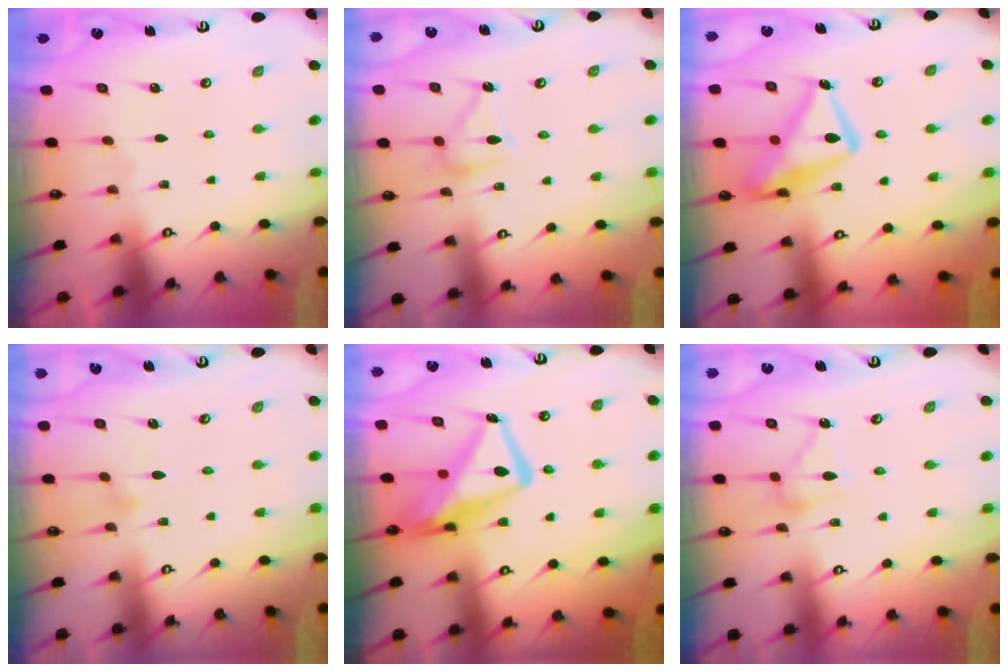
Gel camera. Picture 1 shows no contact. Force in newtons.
{"total": 12.9, "press": 12.9, "slide": 0.4}
{"total": 17.6, "press": 17.6, "slide": 1.4}
{"total": 7.9, "press": 7.9, "slide": 0.4}
{"total": 14.6, "press": 14.5, "slide": 1.4}
{"total": 13.1, "press": 13.1, "slide": 0.7}